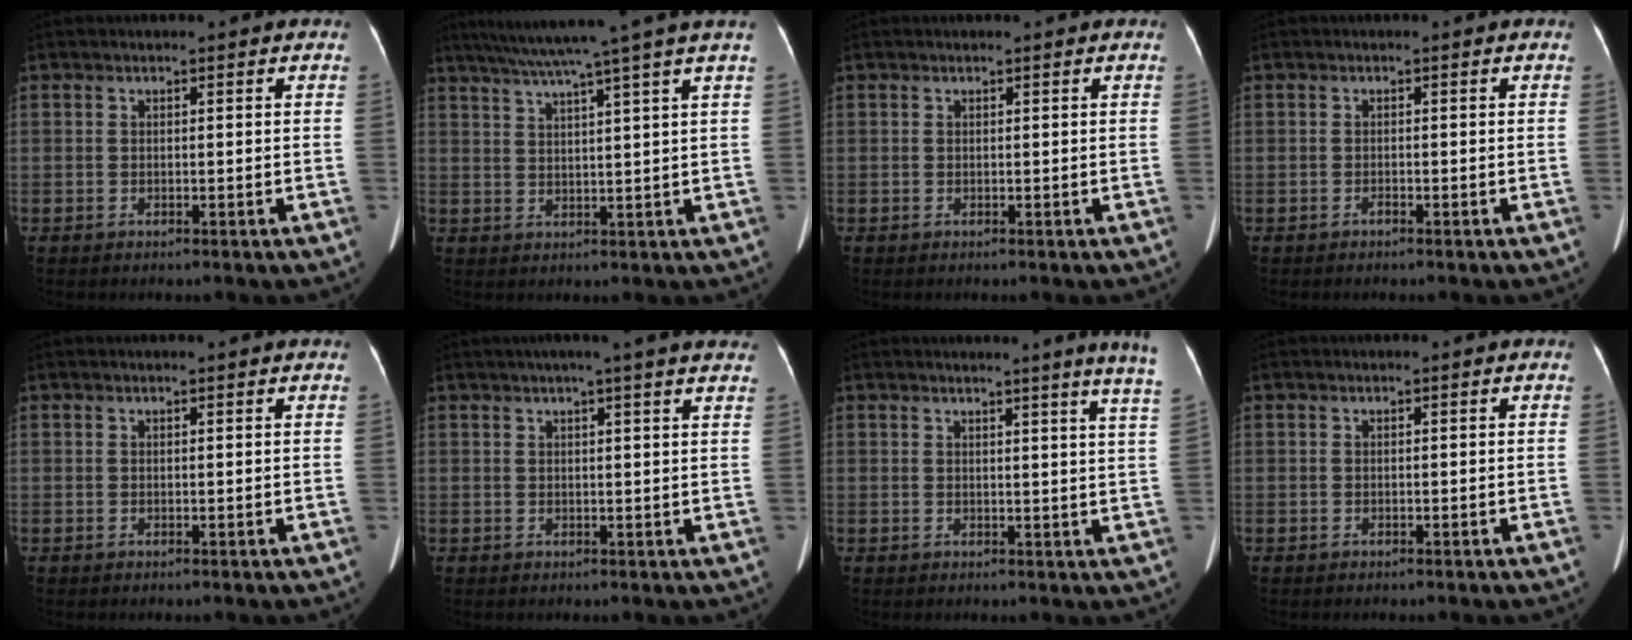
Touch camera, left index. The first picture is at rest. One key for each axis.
{"total": 12.4, "fx": 9.9, "fy": -2.8, "fz": 6.9, "tx": -0.115, "ty": -0.002, "tz": 0.135}
{"total": 0.6, "fx": 0.5, "fy": 0.0, "fz": 0.3, "tx": -0.002, "ty": 0.008, "tz": 0.008}
{"total": 0.6, "fx": -0.6, "fy": 0.0, "fz": 0.1, "tx": -0.010, "ty": -0.004, "tz": -0.011}
{"total": 1.6, "fx": 1.4, "fy": -0.1, "fz": 0.7, "tx": -0.009, "ty": 0.014, "tz": 0.019}
{"total": 11.6, "fx": 9.6, "fy": 0.0, "fz": 6.6, "tx": -0.092, "ty": 0.026, "tz": 0.102}
{"total": 8.1, "fx": 6.7, "fy": -1.5, "fz": 4.2, "tx": -0.045, "ty": -0.038, "tz": 0.053}
{"total": 0.0}